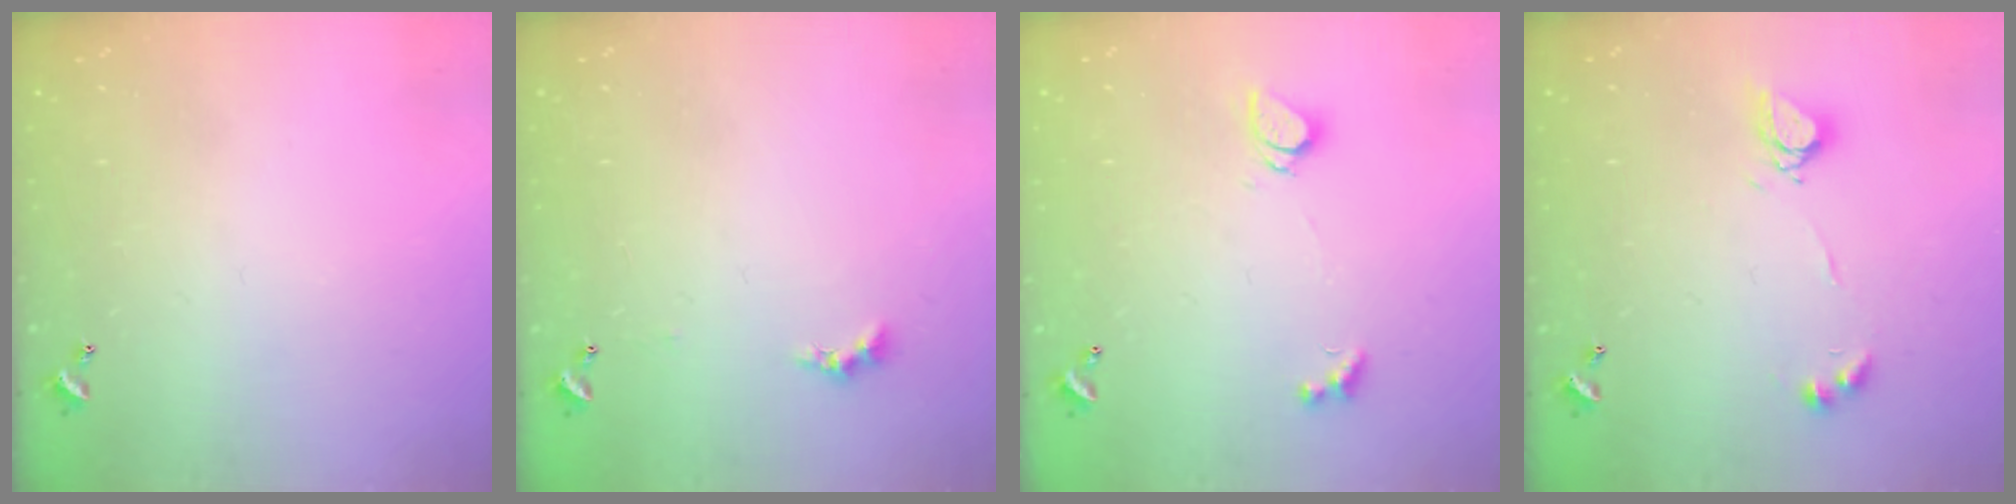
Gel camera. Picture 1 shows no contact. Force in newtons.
{"total": 0.6, "press": 0.4, "slide": 0.5}
{"total": 1.6, "press": 1.6, "slide": 0.2}
{"total": 6.7, "press": 6.7, "slide": 0.5}